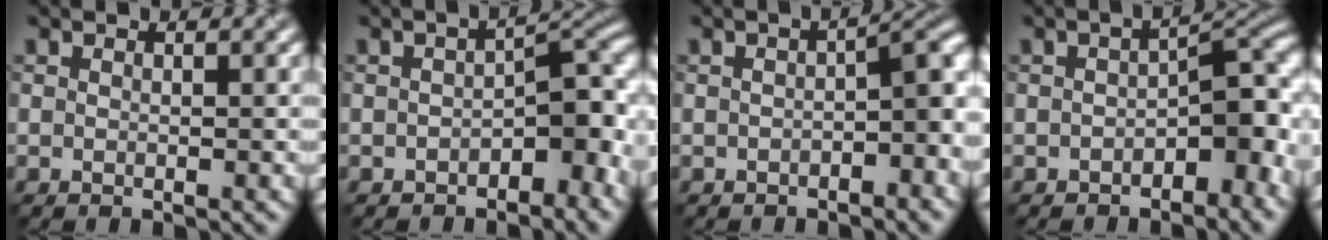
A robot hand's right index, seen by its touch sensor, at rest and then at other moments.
{"total": 5.8, "force": [-2.4, 3.0, 4.4], "torque": [-0.042, 0.013, -0.043]}
{"total": 4.1, "force": [-1.5, 1.6, 3.5], "torque": [-0.038, 0.013, -0.027]}
{"total": 6.4, "force": [-2.5, 3.1, 5.0], "torque": [-0.047, 0.013, -0.046]}